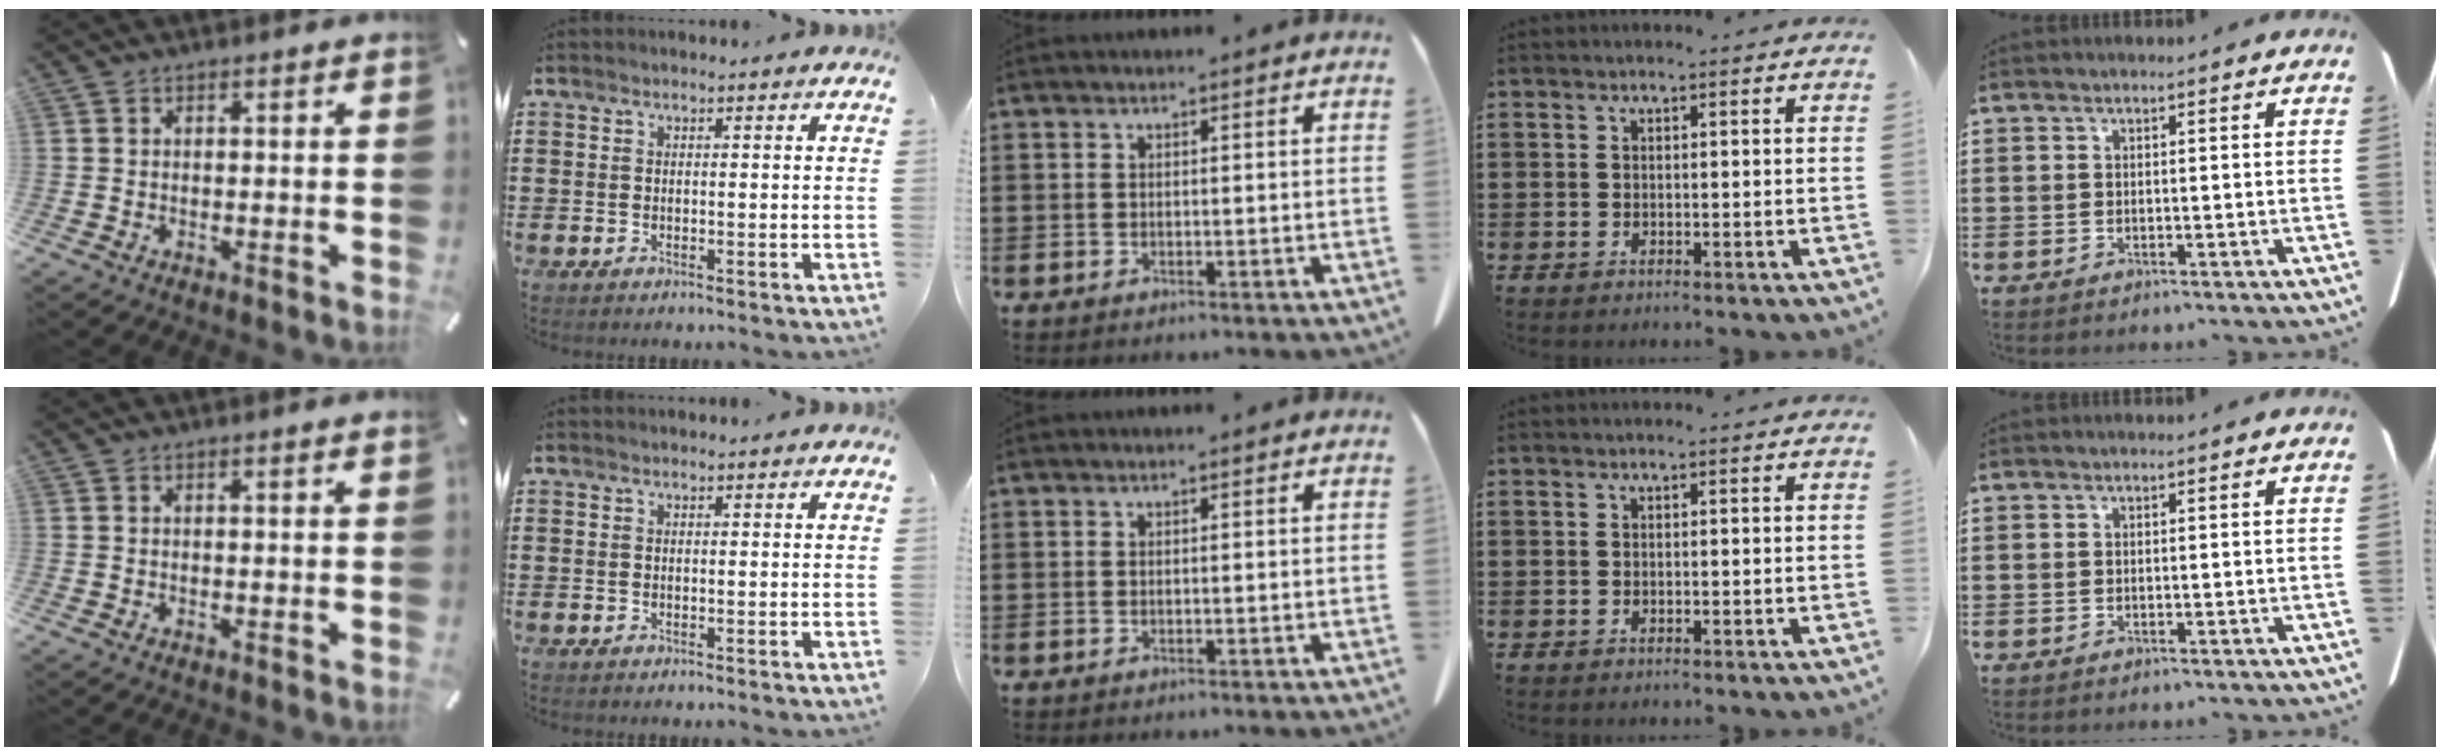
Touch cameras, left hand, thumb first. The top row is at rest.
{"thumb": {"total": 0.6, "force": [0.3, 0.0, 0.5], "torque": [-0.008, 0.000, 0.005]}}